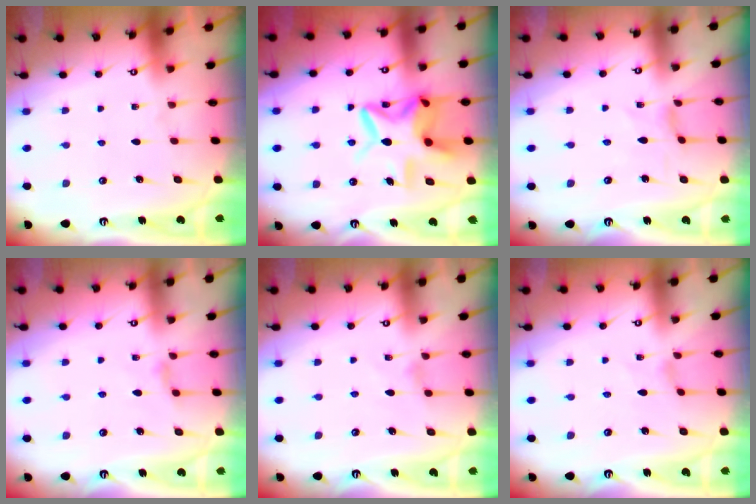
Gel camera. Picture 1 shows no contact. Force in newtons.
{"total": 13.4, "press": 13.4, "slide": 1.3}
{"total": 1.6, "press": 1.6, "slide": 0.3}
{"total": 2.4, "press": 2.4, "slide": 0.4}
{"total": 1.8, "press": 1.7, "slide": 0.3}
{"total": 0.5, "press": 0.5, "slide": 0.2}